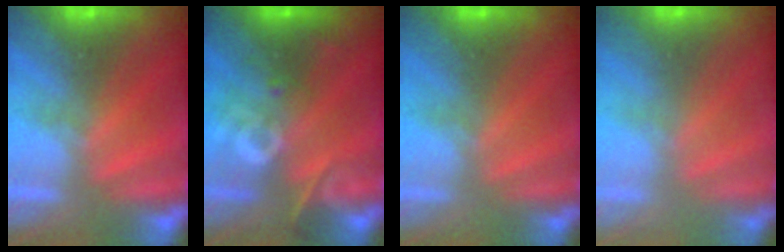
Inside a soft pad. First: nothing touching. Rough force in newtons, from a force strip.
{"total": 2.7}
{"total": 2.4}
{"total": 2.5}